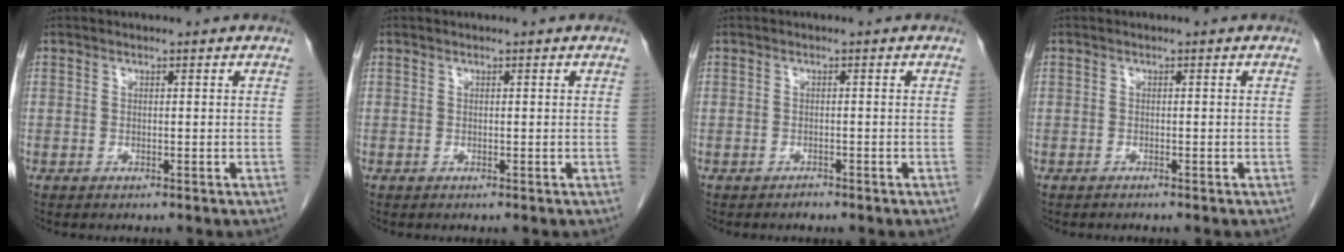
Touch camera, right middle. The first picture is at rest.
{"total": 0.0}
{"total": 0.9, "force": [-0.8, 0.3, 0.2], "torque": [-0.006, 0.001, -0.012]}
{"total": 0.5, "force": [-0.5, 0.0, 0.2], "torque": [-0.006, -0.001, -0.008]}